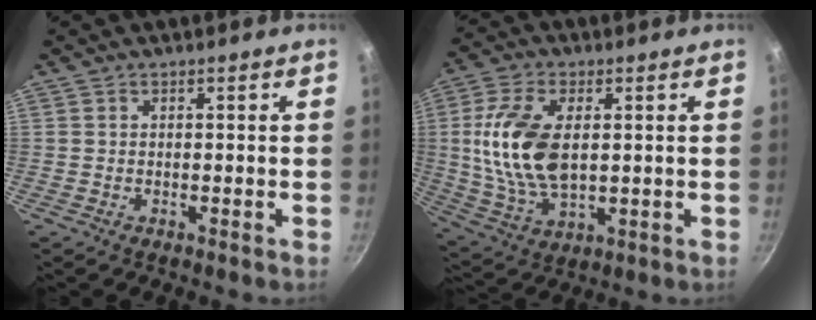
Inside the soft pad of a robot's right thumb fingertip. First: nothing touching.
{"total": 15.2, "force": [1.8, 8.5, 12.5], "torque": [-0.236, -0.005, 0.040]}